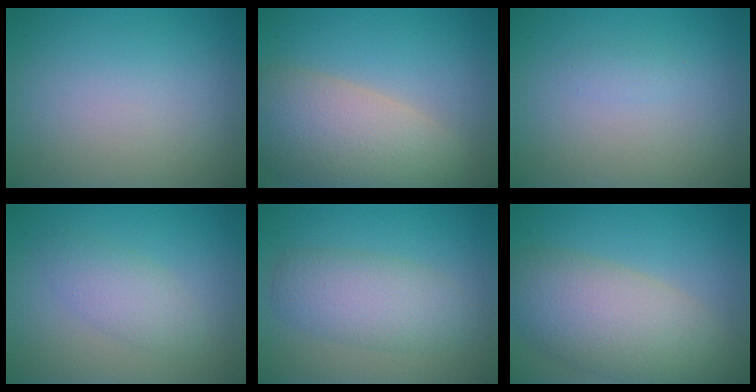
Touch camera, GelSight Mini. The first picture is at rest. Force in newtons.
{"total": 9.2, "press": 9.1, "slide": 0.9}
{"total": 0.6, "press": 0.6, "slide": 0.0}
{"total": 2.6, "press": 2.6, "slide": 0.1}
{"total": 4.3, "press": 4.3, "slide": 0.2}
{"total": 8.3, "press": 8.2, "slide": 0.7}